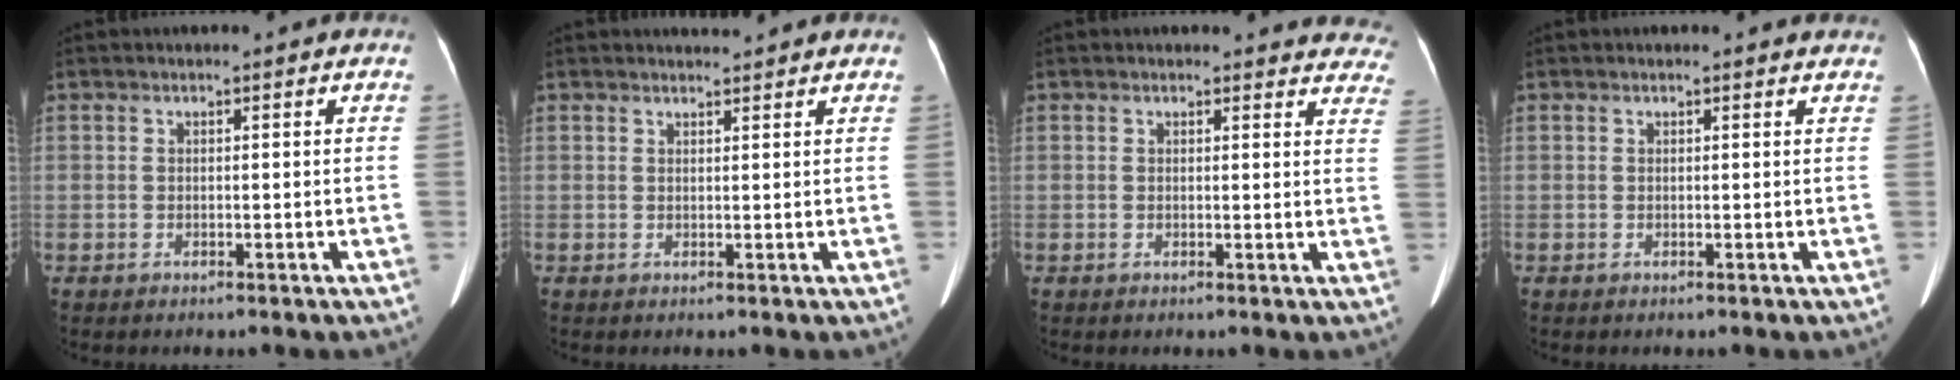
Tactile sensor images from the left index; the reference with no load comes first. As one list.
[{"total": 1.7, "force": [1.7, 0.1, 0.1], "torque": [-0.009, 0.007, 0.029]}, {"total": 11.7, "force": [11.1, 3.5, 1.4], "torque": [0.032, -0.043, 0.082]}, {"total": 2.1, "force": [2.0, 0.6, 0.2], "torque": [-0.008, 0.001, 0.010]}]